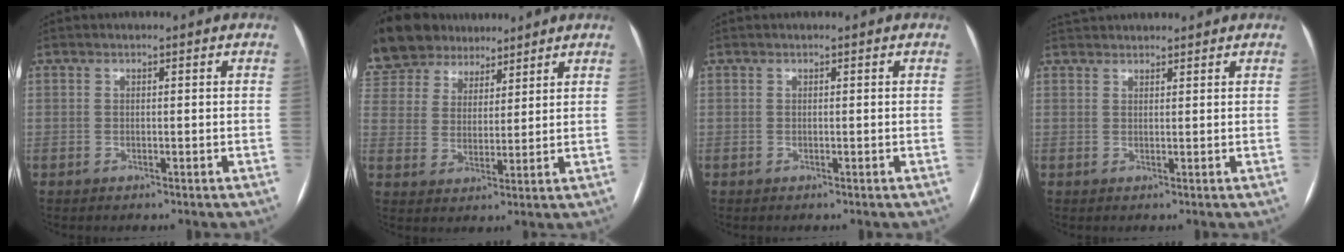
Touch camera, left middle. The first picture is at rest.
{"total": 17.1, "force": [13.6, 8.8, 5.5], "torque": [-0.143, 0.048, 0.246]}
{"total": 0.0}
{"total": 6.1, "force": [5.8, 1.2, 1.6], "torque": [-0.024, 0.042, 0.086]}